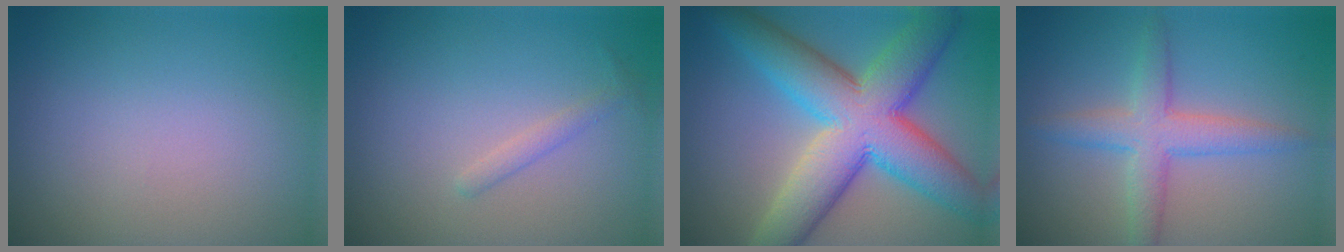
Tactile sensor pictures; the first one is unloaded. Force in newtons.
{"total": 1.1, "press": 1.1, "slide": 0.1}
{"total": 11.8, "press": 11.8, "slide": 0.3}
{"total": 3.9, "press": 3.9, "slide": 0.1}